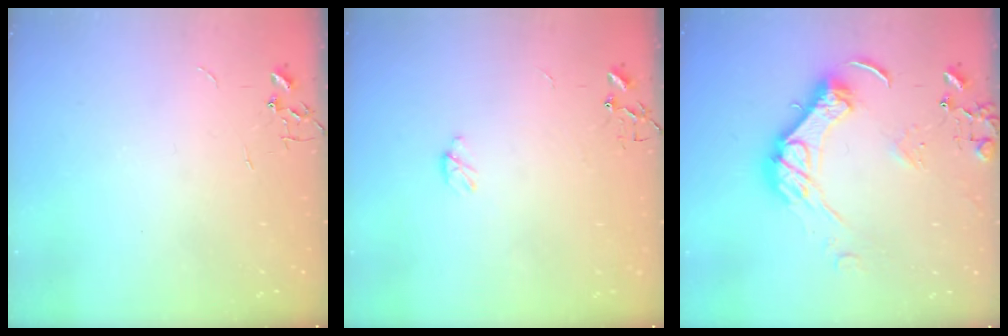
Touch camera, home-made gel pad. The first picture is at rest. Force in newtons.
{"total": 3.3, "press": 3.3, "slide": 0.3}
{"total": 15.0, "press": 14.9, "slide": 1.4}